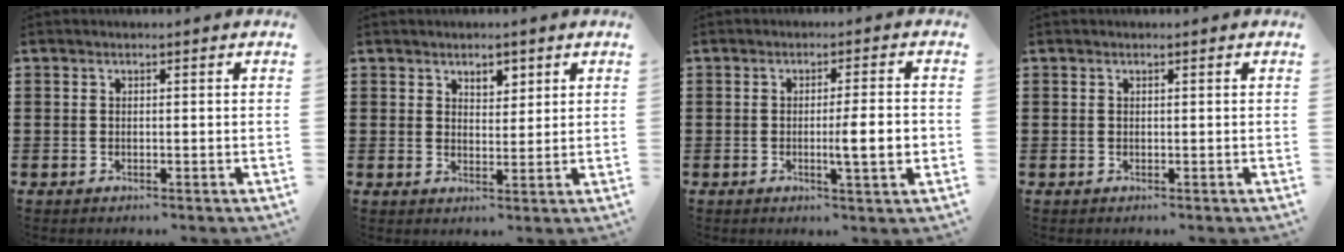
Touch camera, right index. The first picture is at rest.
{"total": 2.9, "force": [2.1, 1.5, 1.2], "torque": [-0.020, 0.005, 0.037]}
{"total": 5.9, "force": [-0.9, 0.5, 5.8], "torque": [-0.089, -0.008, -0.017]}
{"total": 0.0}